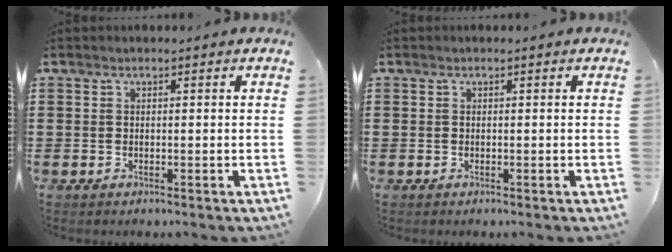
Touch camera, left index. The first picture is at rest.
{"total": 0.0}